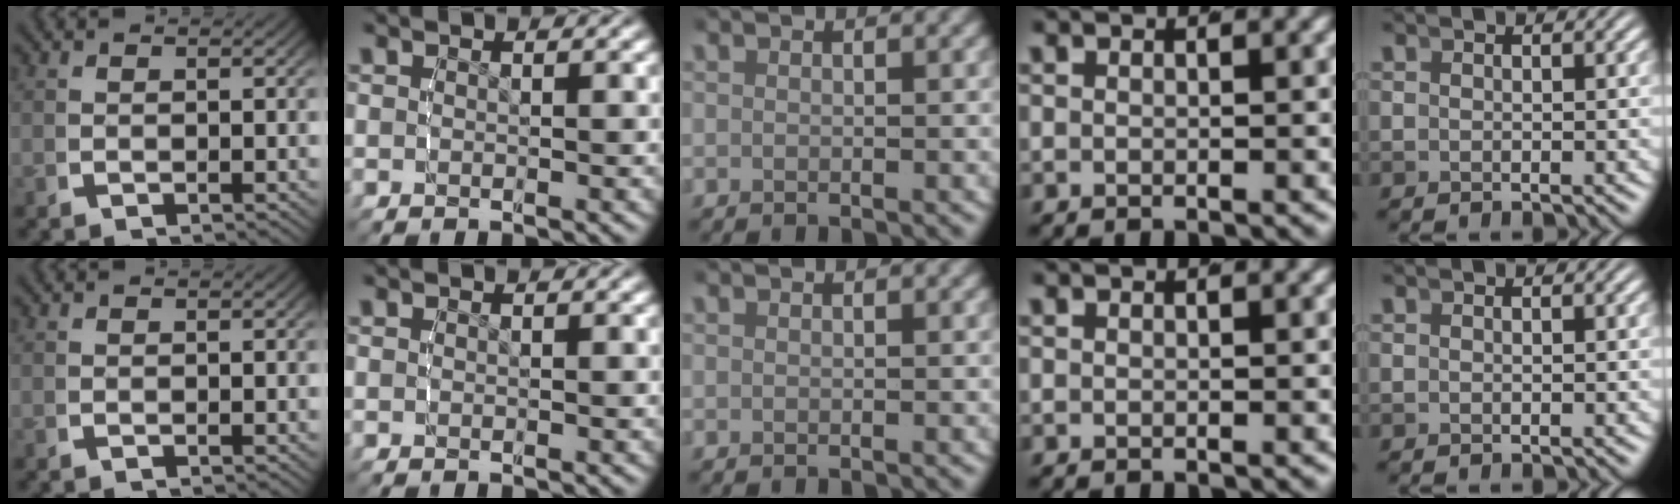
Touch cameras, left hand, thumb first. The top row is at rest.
{}